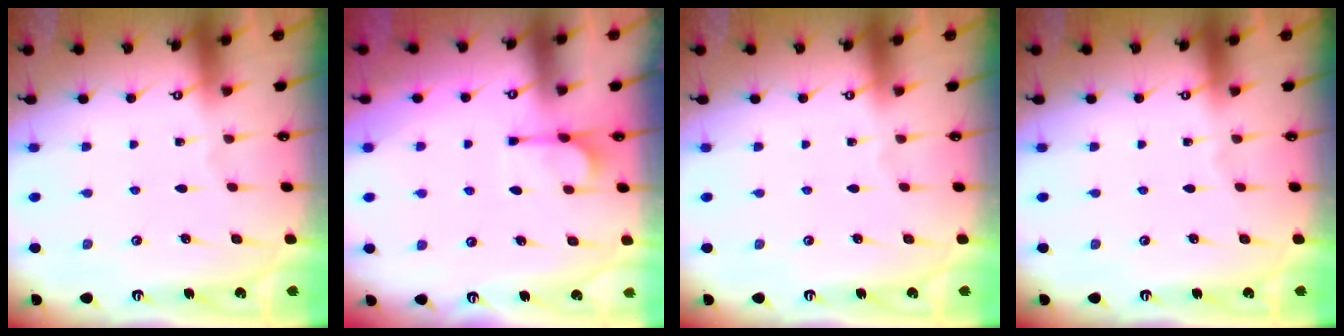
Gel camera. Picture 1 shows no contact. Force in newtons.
{"total": 6.1, "press": 5.9, "slide": 1.4}
{"total": 0.0}
{"total": 0.0}